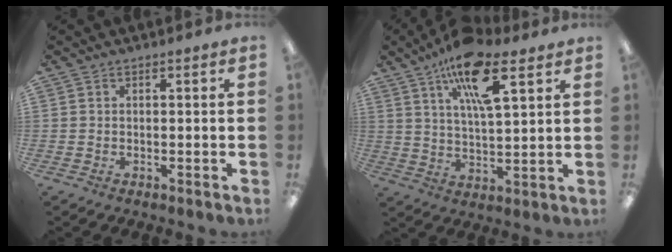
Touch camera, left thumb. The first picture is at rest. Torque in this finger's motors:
{"motor_torque": [0.24, 0.38, 1.71, -1.06, 0.37]}